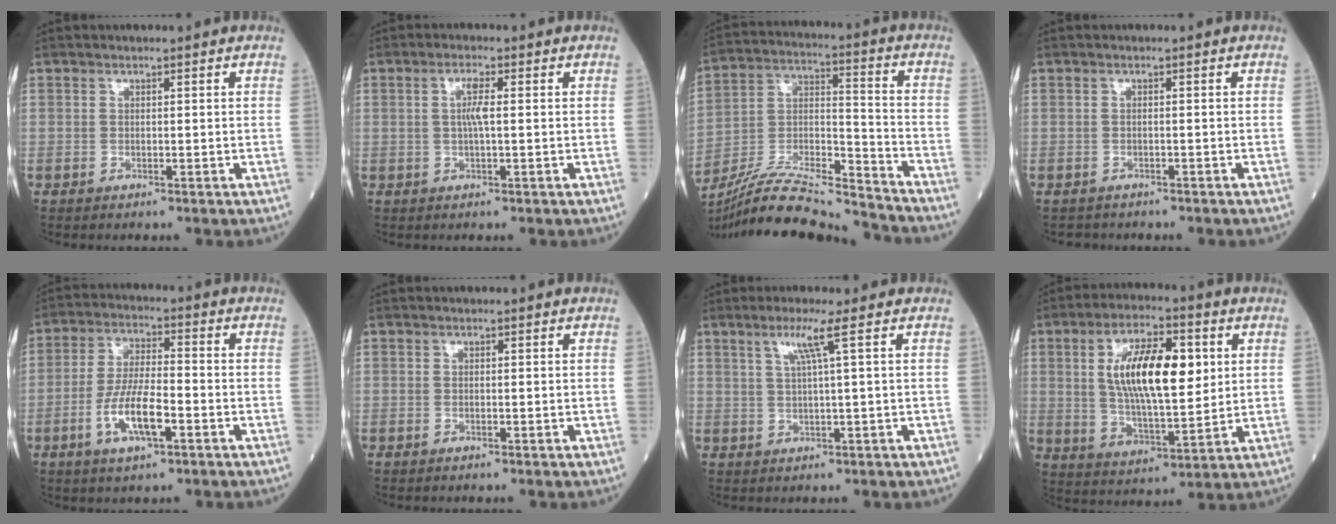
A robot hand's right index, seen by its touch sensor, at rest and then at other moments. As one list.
[{"total": 2.9, "force": [0.3, 0.2, 2.8], "torque": [-0.057, 0.002, 0.005]}, {"total": 19.5, "force": [-18.5, 0.3, 6.2], "torque": [-0.132, 0.006, -0.319]}, {"total": 2.0, "force": [-1.8, 1.0, 0.0], "torque": [-0.010, 0.000, -0.027]}, {"total": 8.9, "force": [-3.3, 2.2, 8.0], "torque": [-0.160, -0.002, -0.061]}, {"total": 0.0}, {"total": 3.9, "force": [1.7, -1.1, 3.3], "torque": [-0.071, -0.001, 0.036]}, {"total": 14.3, "force": [3.2, 4.6, 13.2], "torque": [-0.243, 0.008, 0.055]}]